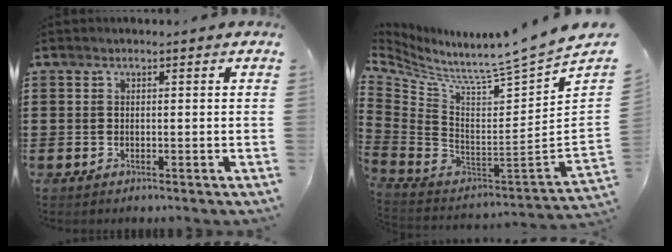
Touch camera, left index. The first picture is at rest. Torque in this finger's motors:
{"motor_torque": [-0.59, 0.10, -0.32, 0.02]}